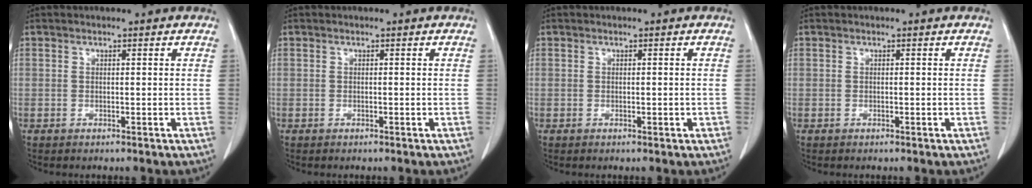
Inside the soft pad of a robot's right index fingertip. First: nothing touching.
{"total": 0.0}
{"total": 1.0, "force": [-0.2, 0.4, 0.9], "torque": [-0.013, 0.000, 0.001]}
{"total": 0.0}